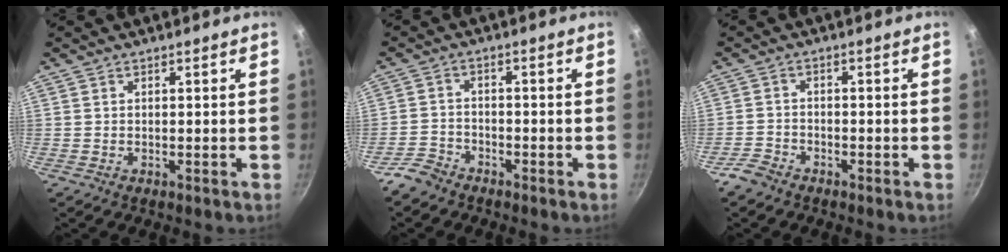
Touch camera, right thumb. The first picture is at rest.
{"total": 4.2, "force": [-3.4, 2.2, 1.0], "torque": [-0.017, 0.034, -0.068]}
{"total": 3.5, "force": [-2.8, 1.8, 1.1], "torque": [-0.025, 0.026, -0.056]}